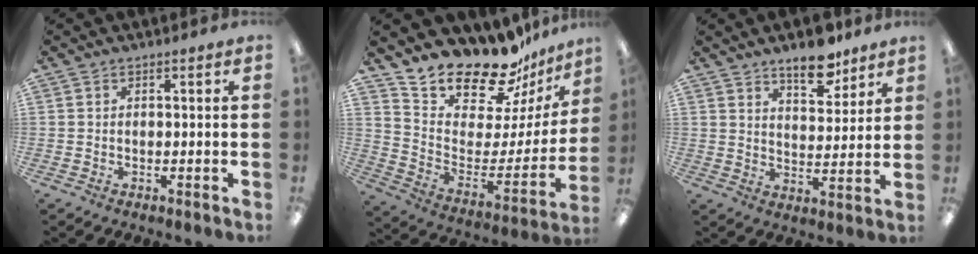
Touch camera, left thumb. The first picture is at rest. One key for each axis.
{"total": 20.6, "fx": 19.0, "fy": 6.1, "fz": 5.0, "tx": -0.089, "ty": -0.167, "tz": 0.336}
{"total": 9.9, "fx": 7.5, "fy": 4.0, "fz": 5.0, "tx": -0.053, "ty": -0.047, "tz": 0.125}